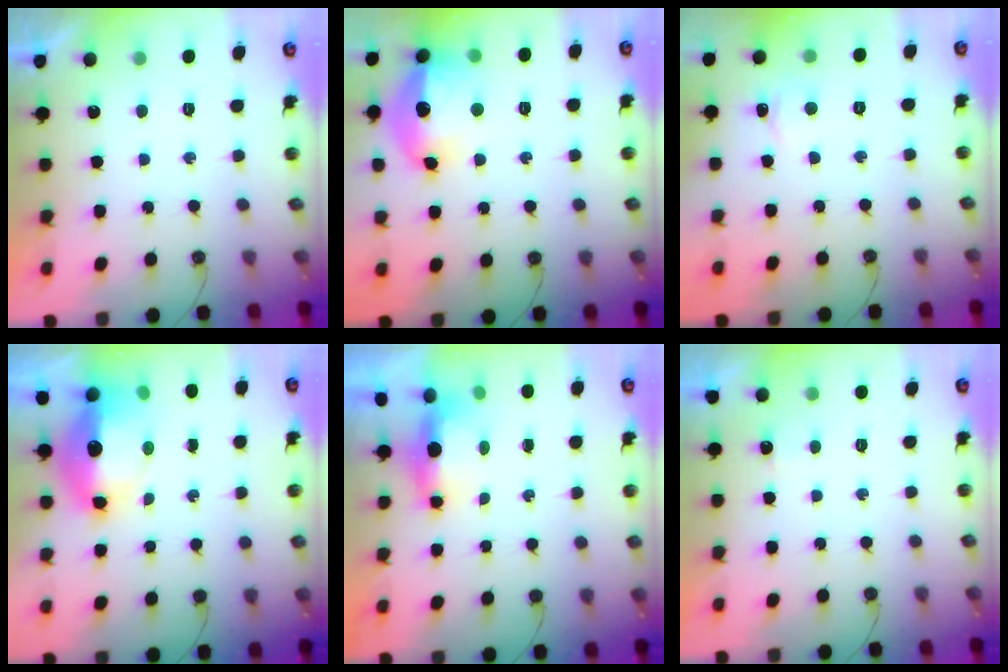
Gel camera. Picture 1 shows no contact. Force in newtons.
{"total": 18.8, "press": 18.8, "slide": 1.1}
{"total": 4.6, "press": 4.5, "slide": 0.7}
{"total": 14.5, "press": 13.9, "slide": 4.0}
{"total": 6.1, "press": 5.3, "slide": 3.0}
{"total": 7.5, "press": 1.8, "slide": 7.3}